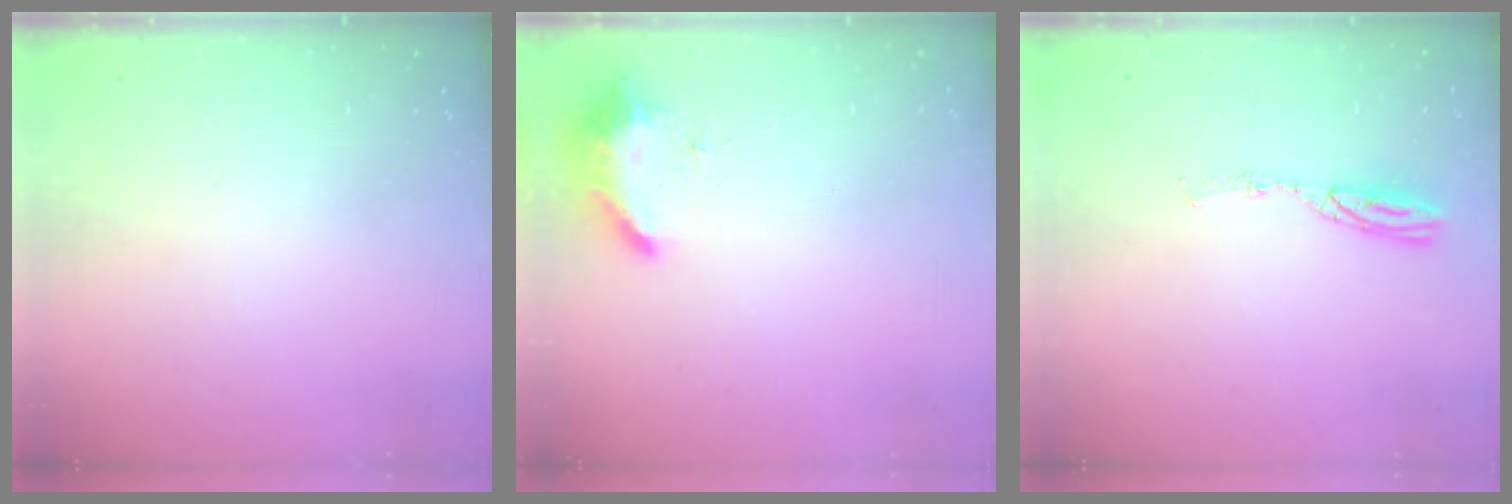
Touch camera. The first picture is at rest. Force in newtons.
{"total": 8.3, "press": 8.3, "slide": 0.2}
{"total": 5.0, "press": 5.0, "slide": 0.2}